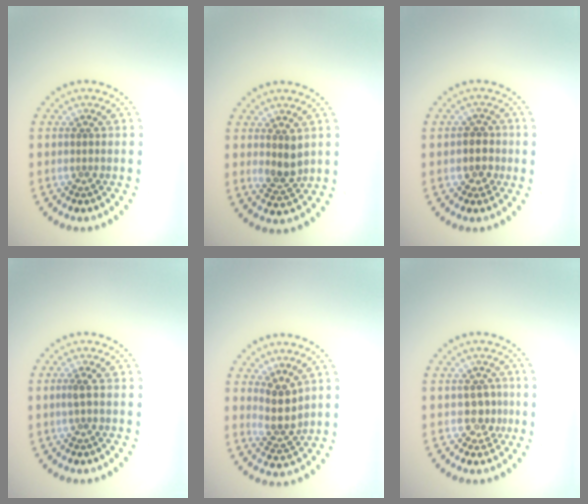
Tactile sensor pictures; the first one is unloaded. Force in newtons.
{"total": 2.4, "press": 2.1, "slide": 1.0}
{"total": 2.1, "press": 1.9, "slide": 0.9}
{"total": 1.0, "press": 0.8, "slide": 0.6}
{"total": 2.9, "press": 2.3, "slide": 1.7}
{"total": 2.1, "press": 1.7, "slide": 1.2}